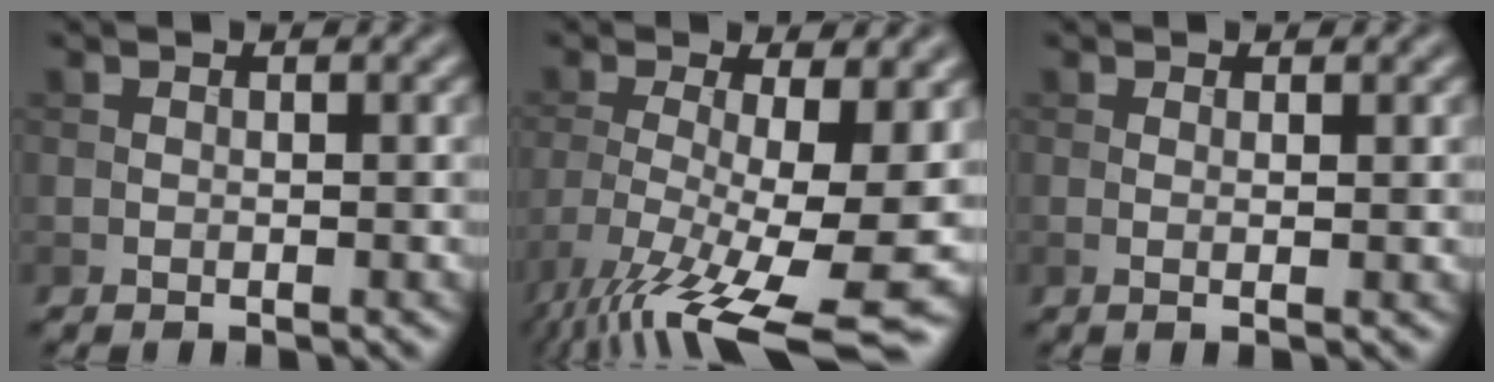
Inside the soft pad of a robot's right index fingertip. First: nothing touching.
{"total": 13.5, "force": [-6.1, 3.3, 11.5], "torque": [-0.206, -0.020, -0.095]}
{"total": 1.5, "force": [0.1, 0.3, 1.5], "torque": [-0.022, 0.002, -0.002]}